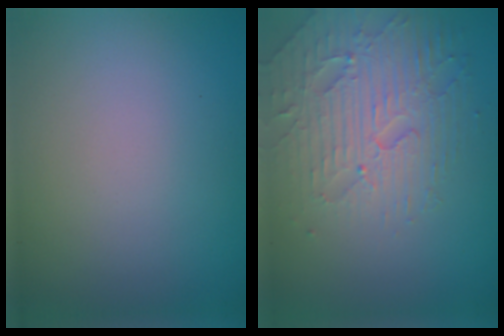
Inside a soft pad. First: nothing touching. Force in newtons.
{"total": 4.4, "press": 4.1, "slide": 1.4}